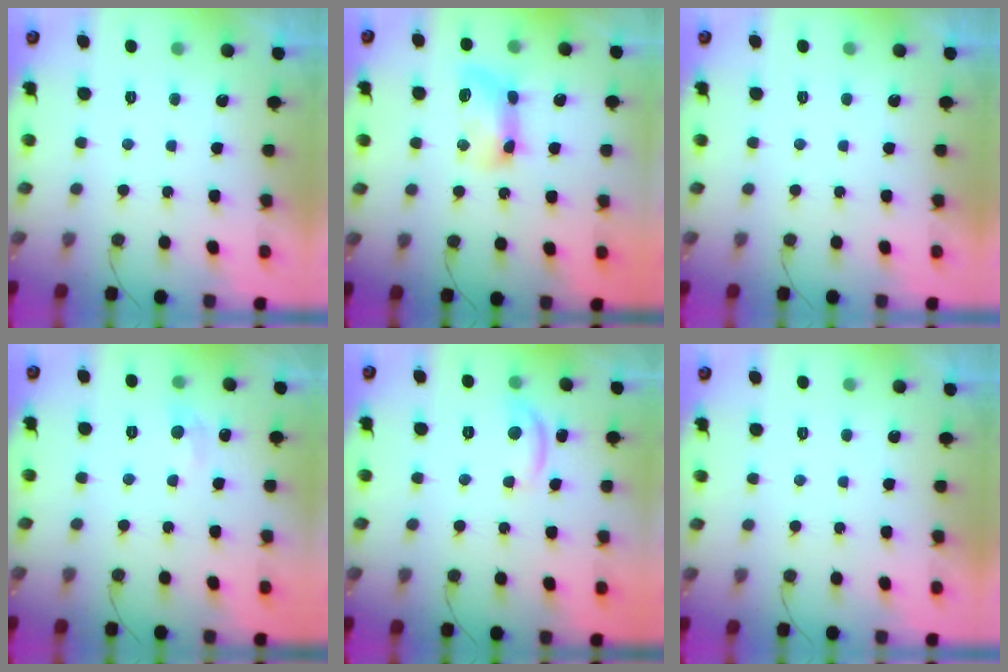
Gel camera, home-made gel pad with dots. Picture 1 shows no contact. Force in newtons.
{"total": 10.1, "press": 10.0, "slide": 0.5}
{"total": 0.0}
{"total": 5.3, "press": 5.3, "slide": 0.7}
{"total": 6.1, "press": 6.1, "slide": 0.5}
{"total": 0.0}